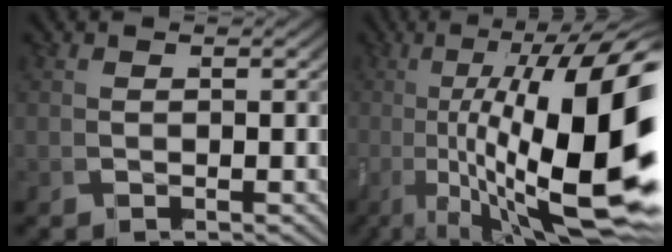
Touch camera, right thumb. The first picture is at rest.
{"total": 20.3, "force": [0.0, 11.8, 16.5], "torque": [-0.278, -0.075, 0.035]}